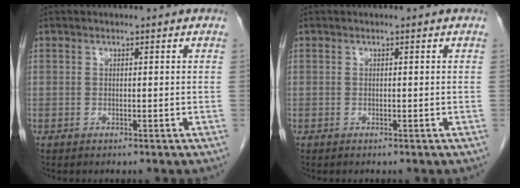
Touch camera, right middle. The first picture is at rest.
{"total": 0.0}